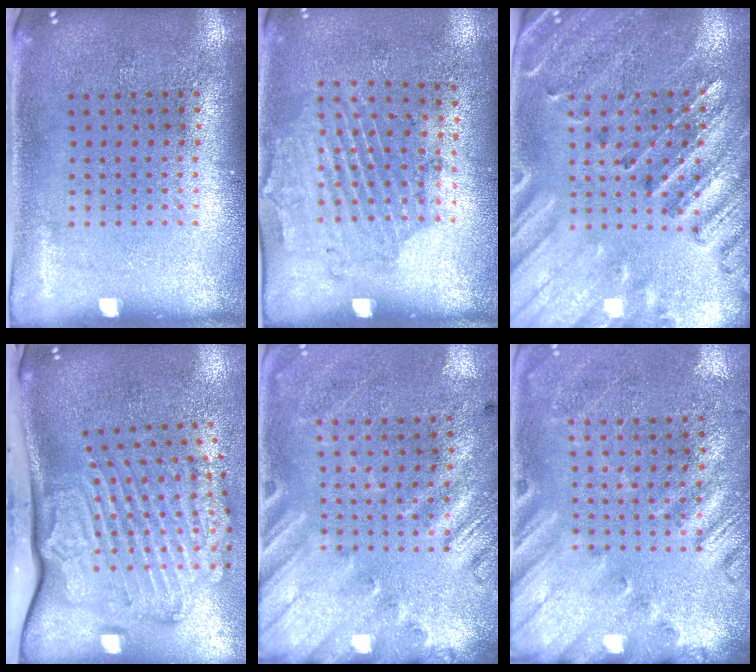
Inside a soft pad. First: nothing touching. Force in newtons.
{"total": 1.8, "press": 1.2, "slide": 1.3}
{"total": 2.9, "press": 2.6, "slide": 1.1}
{"total": 3.5, "press": 2.5, "slide": 2.5}
{"total": 2.7, "press": 1.9, "slide": 1.9}
{"total": 2.6, "press": 2.0, "slide": 1.6}